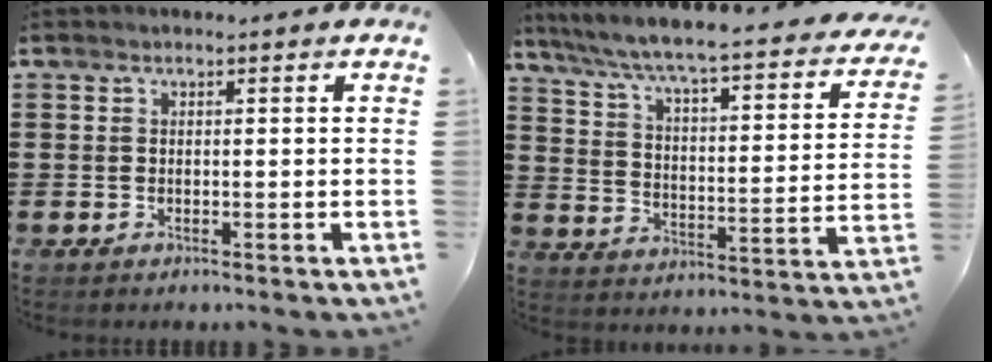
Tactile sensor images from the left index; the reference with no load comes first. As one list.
[{"total": 4.8, "force": [4.0, -0.2, 2.7], "torque": [-0.073, -0.044, 0.057]}]